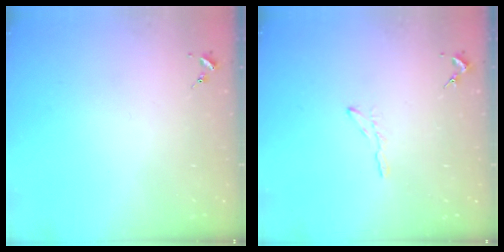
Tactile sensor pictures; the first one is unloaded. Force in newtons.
{"total": 3.8, "press": 3.7, "slide": 0.4}